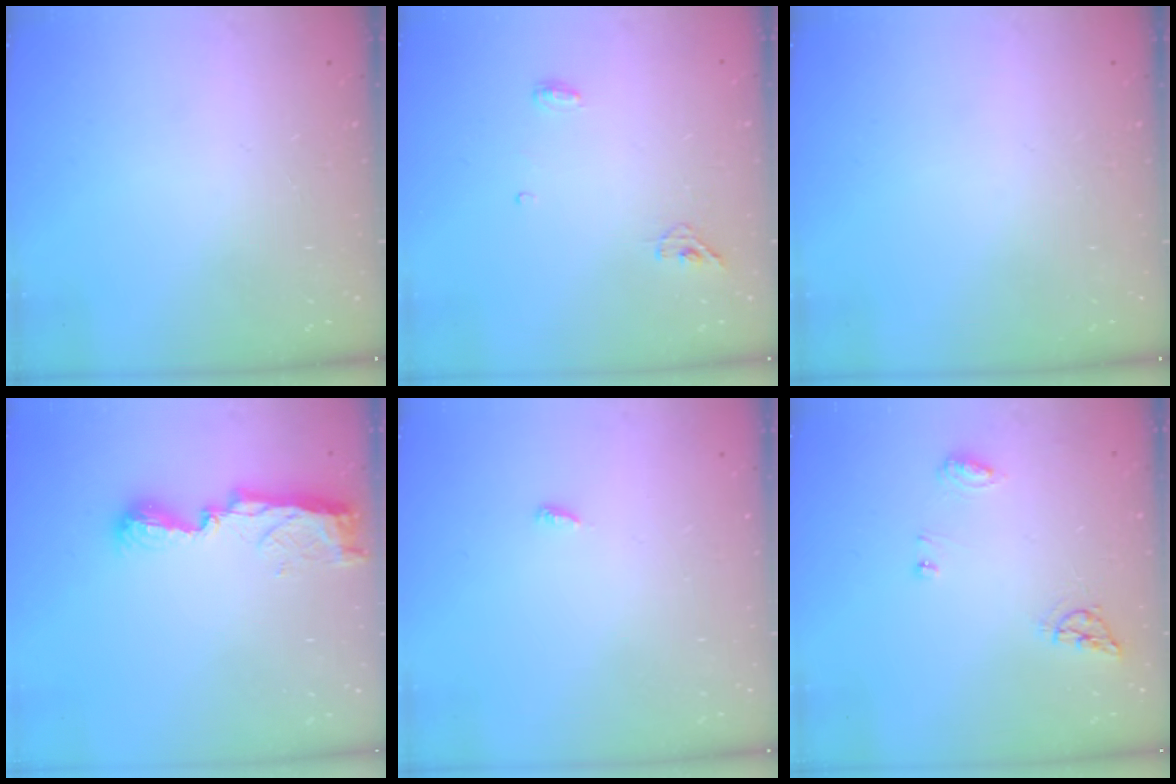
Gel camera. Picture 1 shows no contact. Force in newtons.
{"total": 5.1, "press": 5.0, "slide": 1.1}
{"total": 0.0}
{"total": 8.0, "press": 8.0, "slide": 0.1}
{"total": 2.5, "press": 2.5, "slide": 0.2}
{"total": 6.6, "press": 6.5, "slide": 0.6}